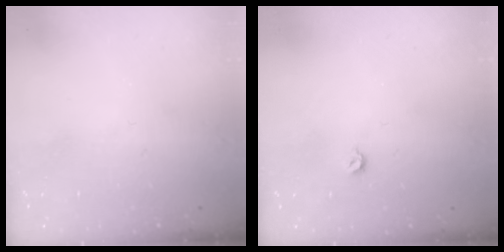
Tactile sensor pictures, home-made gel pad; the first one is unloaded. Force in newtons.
{"total": 3.9, "press": 3.8, "slide": 0.7}